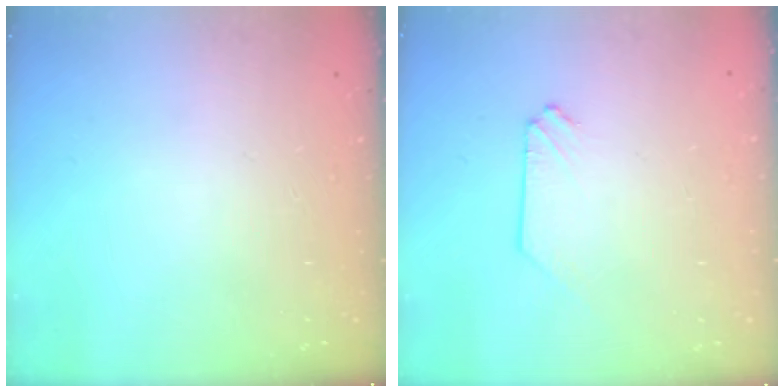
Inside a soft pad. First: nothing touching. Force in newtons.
{"total": 0.0}